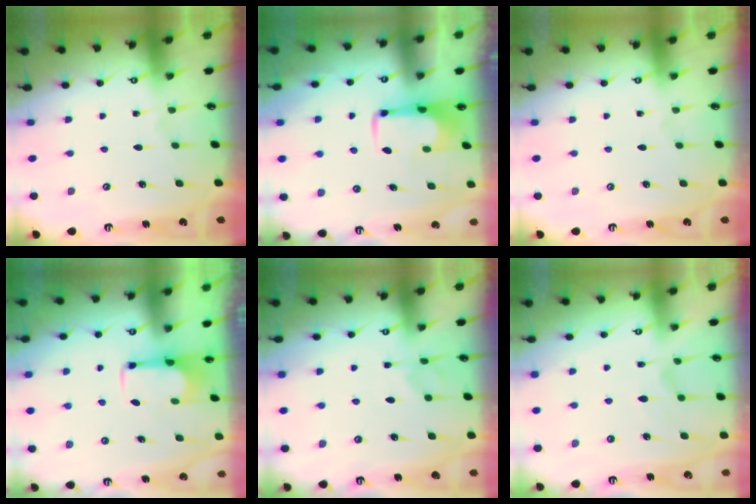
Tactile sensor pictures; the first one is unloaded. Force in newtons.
{"total": 2.0, "press": 1.9, "slide": 0.4}
{"total": 0.0}
{"total": 2.7, "press": 2.6, "slide": 0.9}
{"total": 0.9, "press": 0.7, "slide": 0.6}
{"total": 2.5, "press": 2.1, "slide": 1.4}